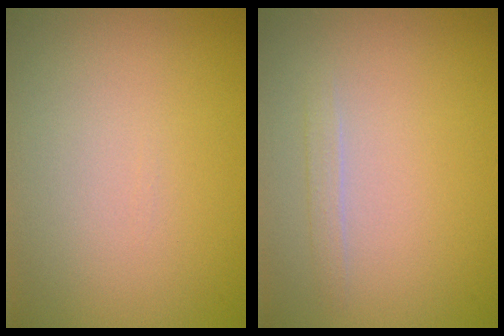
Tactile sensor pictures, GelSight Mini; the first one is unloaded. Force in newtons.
{"total": 0.9, "press": 0.9, "slide": 0.1}